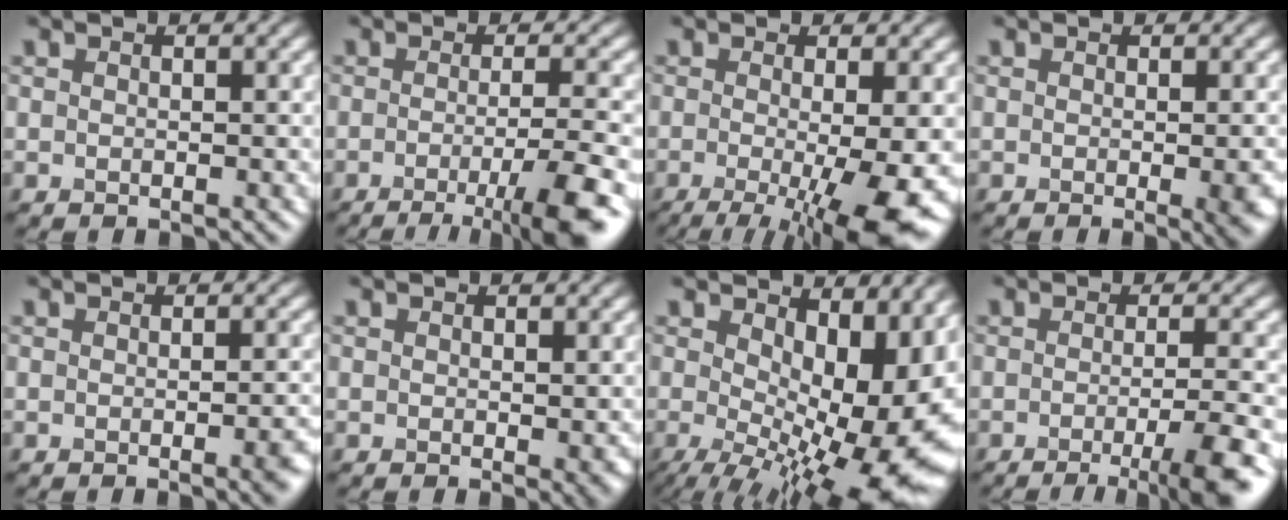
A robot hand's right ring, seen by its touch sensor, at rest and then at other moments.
{"total": 7.0, "force": [-3.1, 1.4, 6.1], "torque": [-0.080, -0.008, -0.050]}
{"total": 10.2, "force": [-3.0, 2.7, 9.3], "torque": [-0.137, -0.020, -0.041]}
{"total": 3.6, "force": [-0.7, 1.1, 3.4], "torque": [-0.038, -0.009, -0.007]}
{"total": 3.1, "force": [-1.0, 0.9, 2.8], "torque": [-0.026, -0.001, -0.013]}
{"total": 1.2, "force": [-0.1, 0.1, 1.2], "torque": [-0.013, -0.006, -0.002]}
{"total": 15.7, "force": [-0.8, 7.4, 13.8], "torque": [-0.176, -0.019, 0.009]}
{"total": 6.1, "force": [-2.7, 1.3, 5.3], "torque": [-0.067, -0.006, -0.041]}